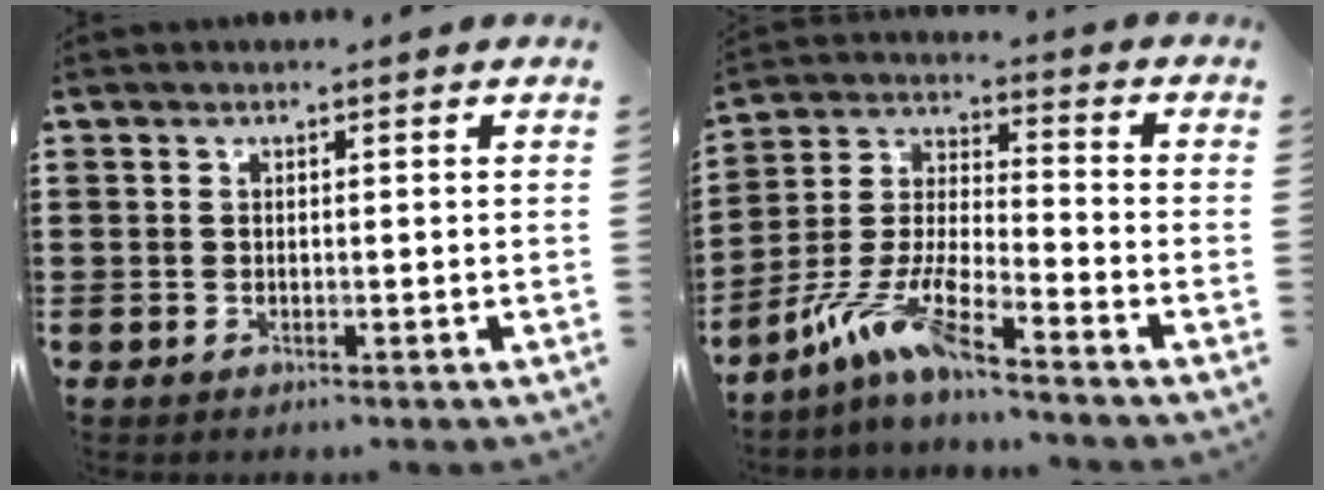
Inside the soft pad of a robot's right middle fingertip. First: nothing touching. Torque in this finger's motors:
{"motor_torque": [2.14, 0.00, 0.26, 0.21]}